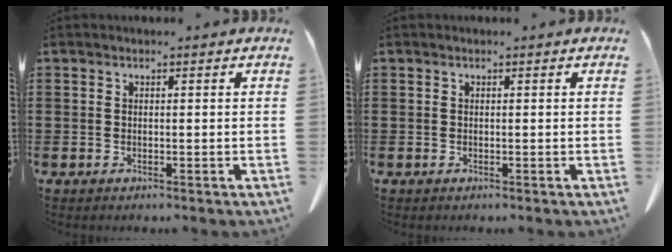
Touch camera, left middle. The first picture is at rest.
{"total": 0.0}